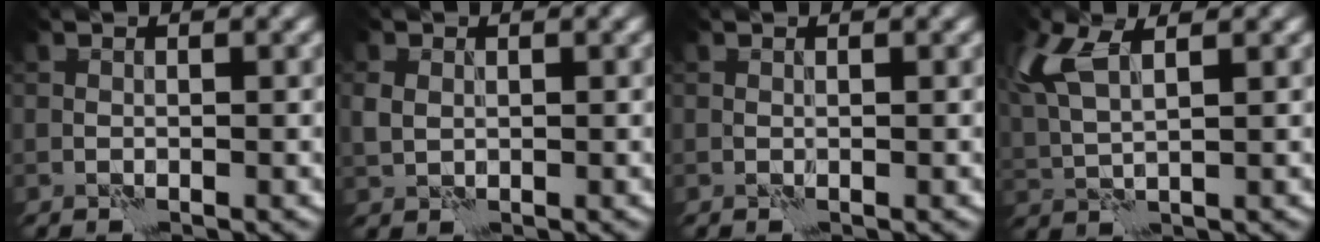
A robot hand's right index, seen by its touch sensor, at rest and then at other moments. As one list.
[{"total": 1.6, "force": [0.2, 1.3, 0.9], "torque": [-0.022, 0.002, 0.003]}, {"total": 0.0}, {"total": 5.4, "force": [2.1, 2.1, 4.5], "torque": [-0.117, 0.016, 0.040]}]